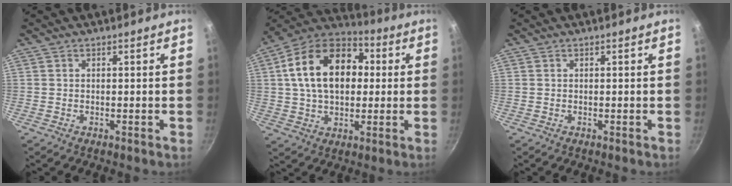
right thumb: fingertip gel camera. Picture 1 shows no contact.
{"total": 19.3, "force": [2.9, 12.8, 14.2], "torque": [-0.220, 0.022, 0.043]}
{"total": 0.0}